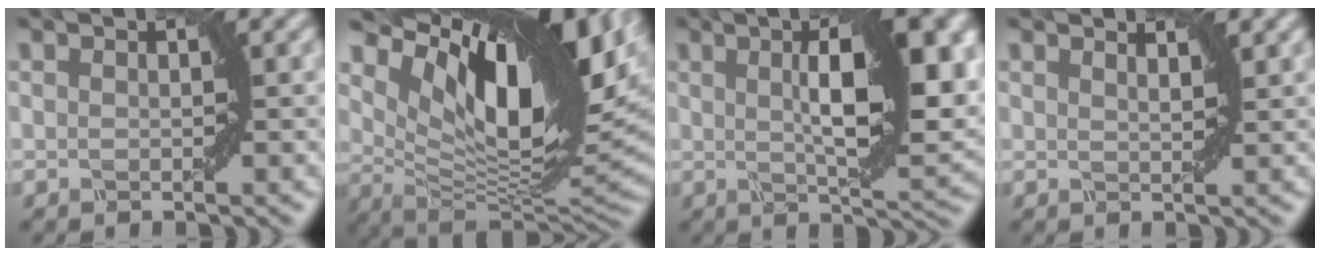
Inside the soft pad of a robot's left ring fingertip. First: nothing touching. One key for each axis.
{"total": 15.5, "fx": 5.4, "fy": 7.0, "fz": 12.8, "tx": -0.206, "ty": 0.004, "tz": 0.094}
{"total": 10.7, "fx": 2.1, "fy": 3.2, "fz": 10.0, "tx": -0.133, "ty": 0.009, "tz": 0.032}
{"total": 1.6, "fx": 1.4, "fy": 0.4, "fz": 0.6, "tx": -0.001, "ty": -0.002, "tz": 0.013}